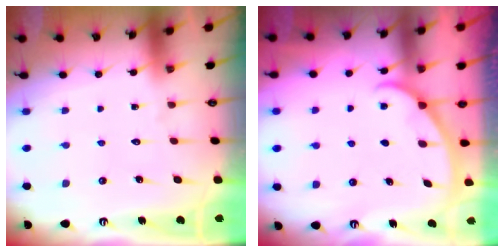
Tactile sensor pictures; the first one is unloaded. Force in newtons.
{"total": 1.0, "press": 1.0, "slide": 0.2}